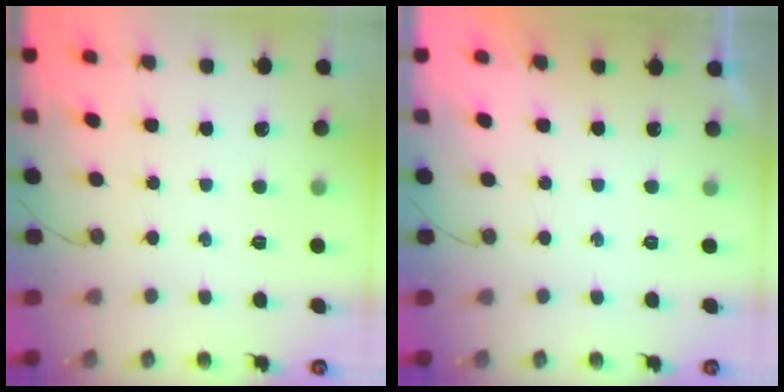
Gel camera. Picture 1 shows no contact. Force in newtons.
{"total": 0.0}